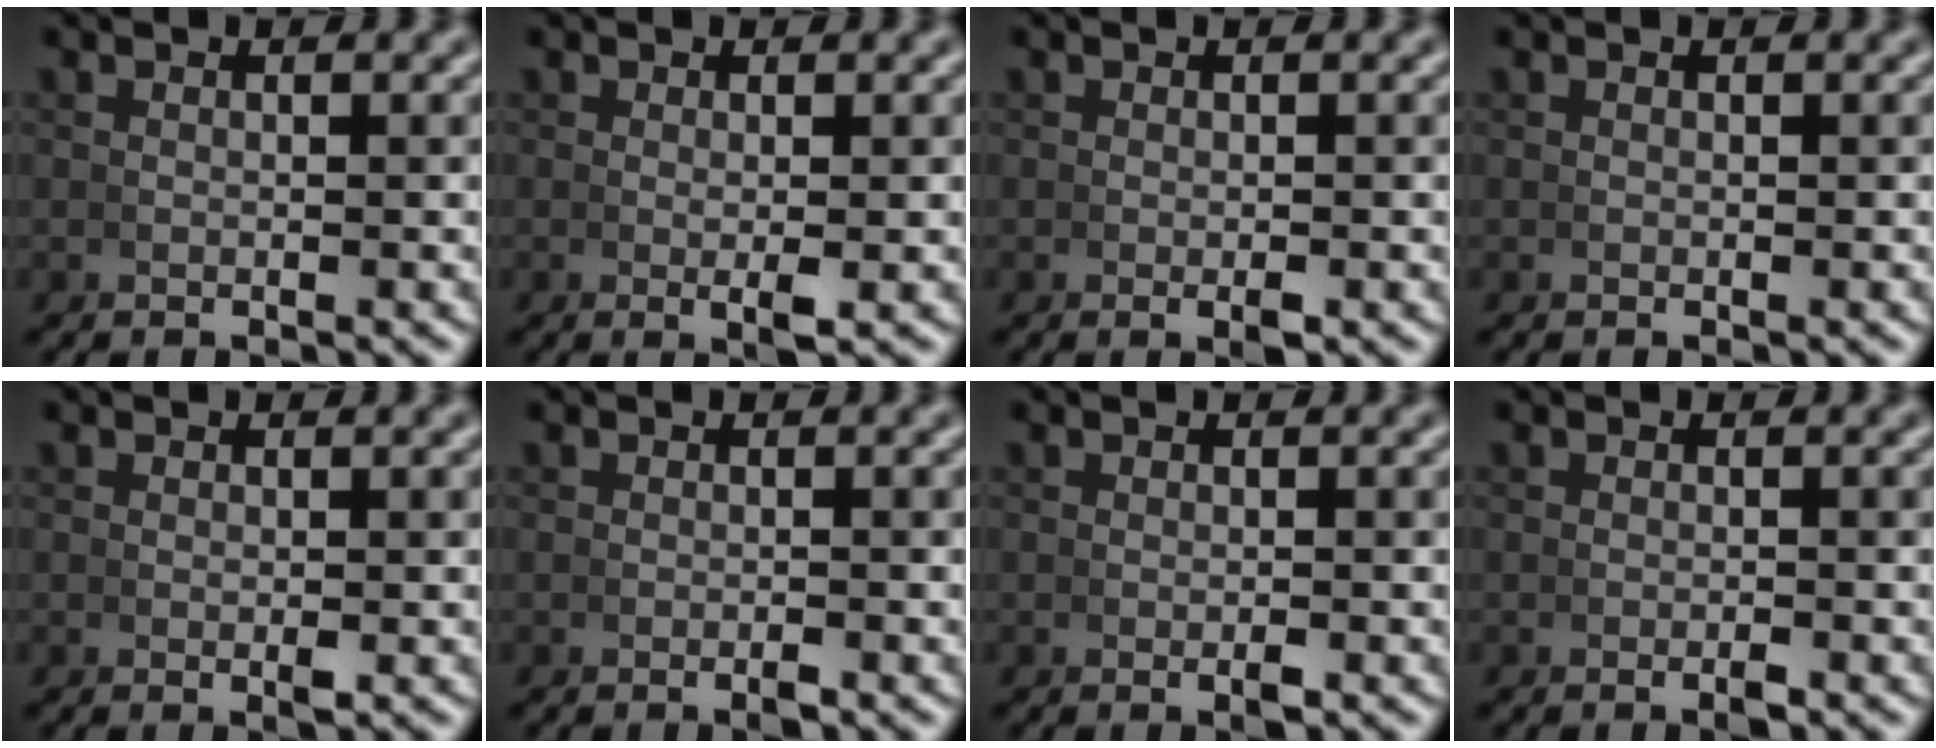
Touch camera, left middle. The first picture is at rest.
{"total": 1.4, "force": [-0.1, 0.2, 1.4], "torque": [-0.026, -0.006, 0.001]}
{"total": 0.9, "force": [-0.4, 0.2, 0.8], "torque": [-0.016, -0.004, -0.004]}
{"total": 0.0}
{"total": 0.7, "force": [-0.1, 0.2, 0.7], "torque": [-0.015, -0.004, 0.003]}
{"total": 0.7, "force": [-0.5, 0.1, 0.5], "torque": [-0.006, 0.002, -0.009]}
{"total": 0.8, "force": [-0.3, 0.2, 0.7], "torque": [-0.014, -0.002, -0.004]}
{"total": 0.7, "force": [-0.5, 0.0, 0.5], "torque": [-0.007, 0.003, -0.010]}